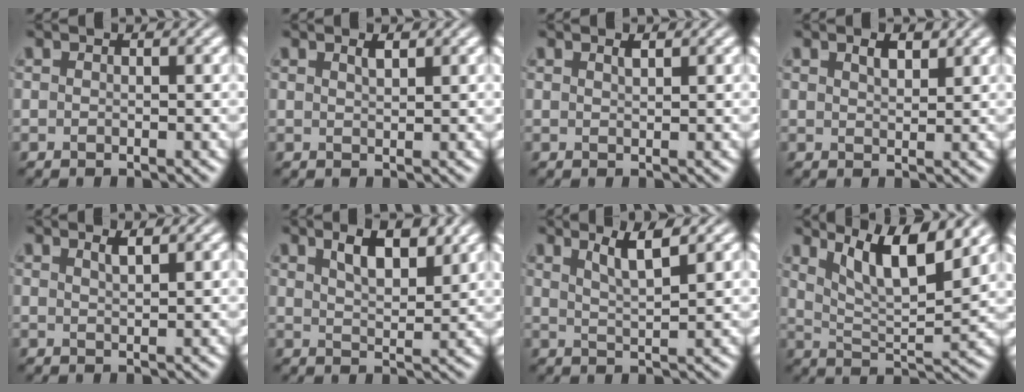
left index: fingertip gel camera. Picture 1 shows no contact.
{"total": 1.1, "force": [0.8, 0.3, 0.7], "torque": [-0.012, 0.001, 0.014]}
{"total": 0.8, "force": [0.6, 0.2, 0.5], "torque": [-0.008, -0.001, 0.011]}
{"total": 1.8, "force": [1.2, 0.7, 1.2], "torque": [-0.021, 0.001, 0.024]}
{"total": 1.4, "force": [1.0, 0.4, 0.9], "torque": [-0.009, 0.004, 0.013]}
{"total": 4.5, "force": [2.7, 1.6, 3.2], "torque": [-0.054, 0.000, 0.046]}
{"total": 3.3, "force": [2.0, 0.6, 2.6], "torque": [-0.036, 0.000, 0.036]}
{"total": 8.4, "force": [5.3, 2.1, 6.2], "torque": [-0.095, 0.006, 0.087]}